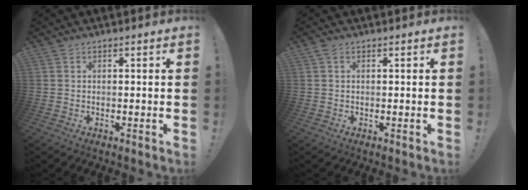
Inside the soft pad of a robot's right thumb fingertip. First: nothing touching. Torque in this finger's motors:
{"motor_torque": [0.34, 0.21, -0.06, -0.06, 0.00]}